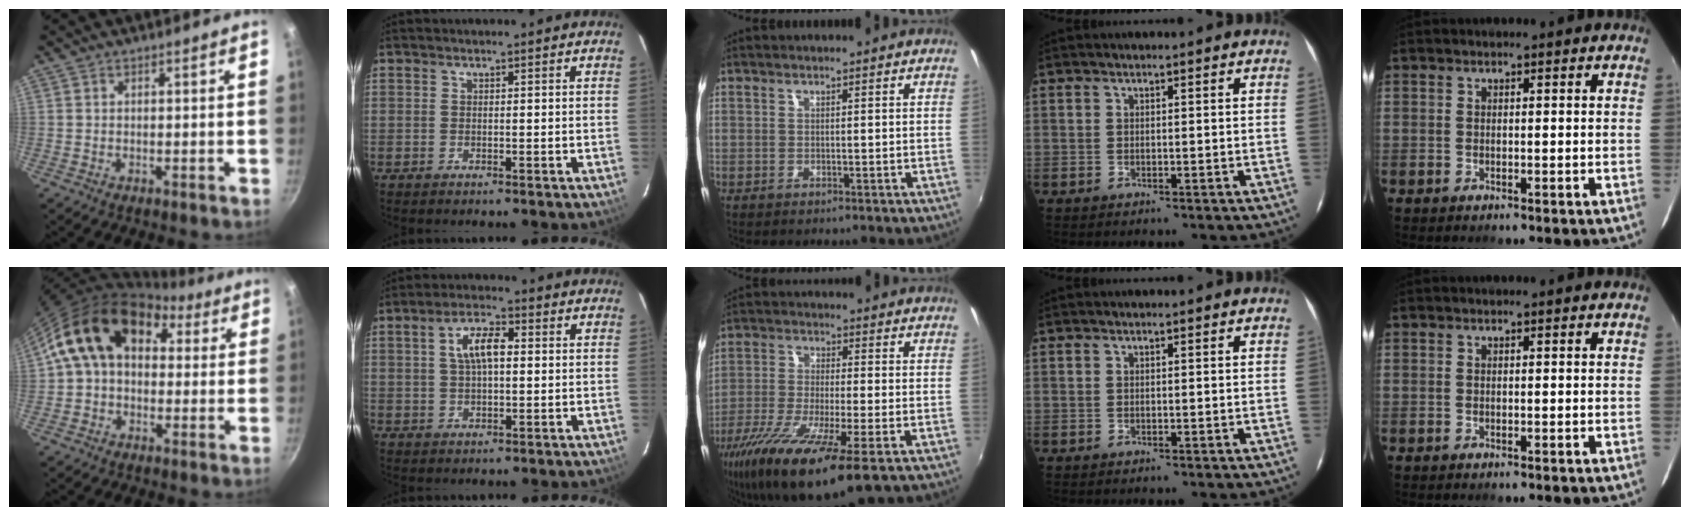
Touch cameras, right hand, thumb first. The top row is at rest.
{"thumb": {"total": 15.8, "force": [3.9, 11.3, 10.3], "torque": [-0.142, 0.029, 0.050]}, "index": {"total": 6.4, "force": [1.1, 2.8, 5.6], "torque": [-0.107, 0.016, 0.024]}, "middle": {"total": 16.0, "force": [-9.7, 2.1, 12.6], "torque": [-0.257, -0.057, -0.177]}}